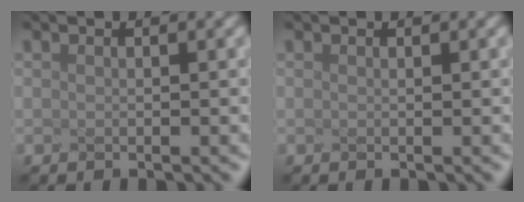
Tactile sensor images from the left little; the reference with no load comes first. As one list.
[{"total": 0.0}]